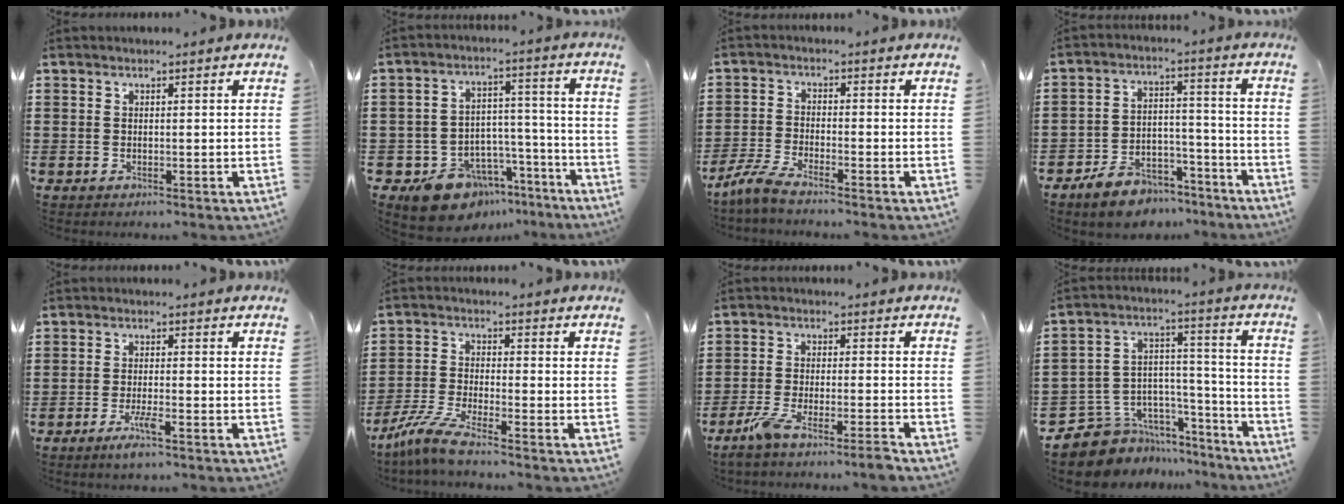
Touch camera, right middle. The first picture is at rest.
{"total": 10.8, "force": [-8.3, 6.3, 2.8], "torque": [-0.050, 0.048, -0.145]}
{"total": 4.1, "force": [-3.6, 0.0, 2.1], "torque": [-0.063, -0.013, -0.076]}
{"total": 7.3, "force": [-6.6, 2.7, 1.7], "torque": [-0.028, 0.030, -0.126]}
{"total": 3.6, "force": [-2.0, 0.3, 3.0], "torque": [-0.062, -0.009, -0.038]}
{"total": 5.7, "force": [-4.6, 0.2, 3.3], "torque": [-0.089, -0.018, -0.093]}
{"total": 5.6, "force": [-4.5, 0.2, 3.4], "torque": [-0.067, -0.011, -0.085]}
{"total": 8.0, "force": [-6.3, 4.9, 0.8], "torque": [-0.044, 0.006, -0.119]}